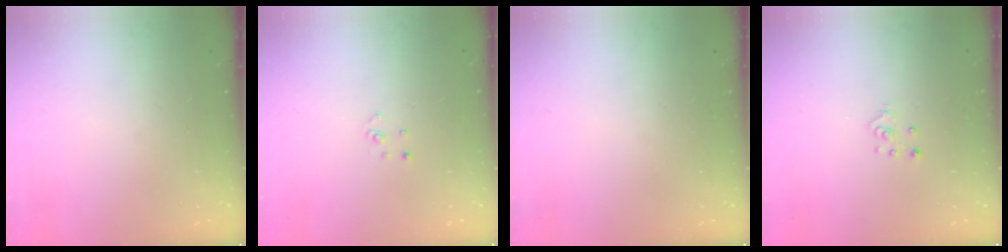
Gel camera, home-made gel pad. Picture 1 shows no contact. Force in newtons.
{"total": 2.7, "press": 2.7, "slide": 0.3}
{"total": 0.0}
{"total": 2.8, "press": 2.8, "slide": 0.3}